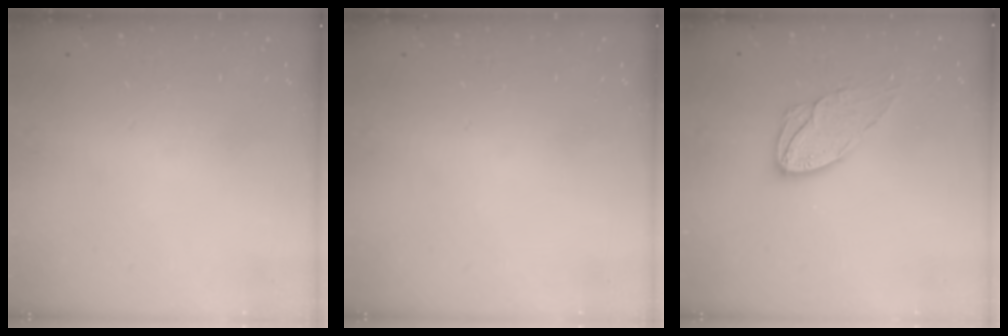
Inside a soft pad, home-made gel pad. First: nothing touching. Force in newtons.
{"total": 0.0}
{"total": 10.2, "press": 10.2, "slide": 0.9}